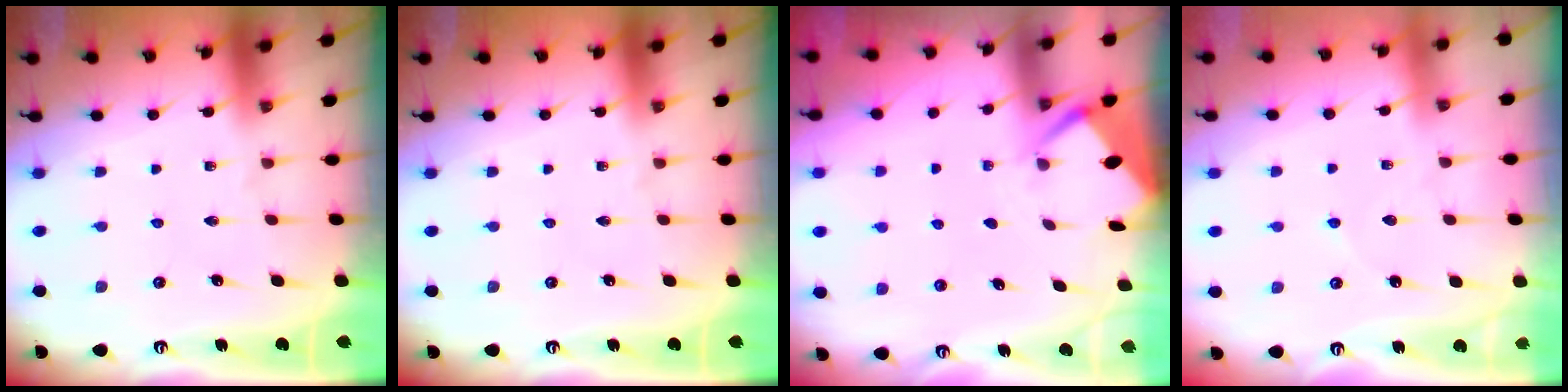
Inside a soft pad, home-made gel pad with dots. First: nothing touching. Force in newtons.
{"total": 0.0}
{"total": 2.6, "press": 2.6, "slide": 0.4}
{"total": 2.0, "press": 2.0, "slide": 0.2}